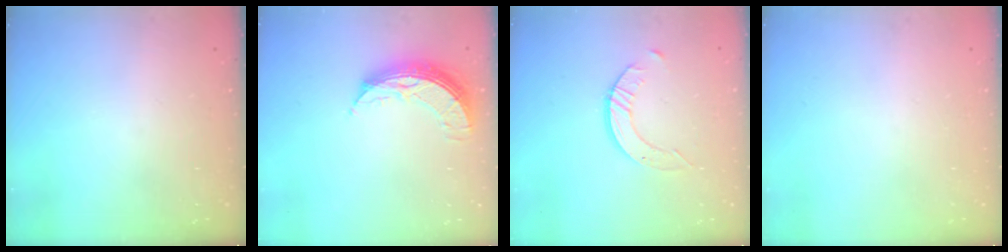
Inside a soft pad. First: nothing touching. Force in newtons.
{"total": 9.8, "press": 9.8, "slide": 0.6}
{"total": 3.5, "press": 3.5, "slide": 0.3}
{"total": 0.0}